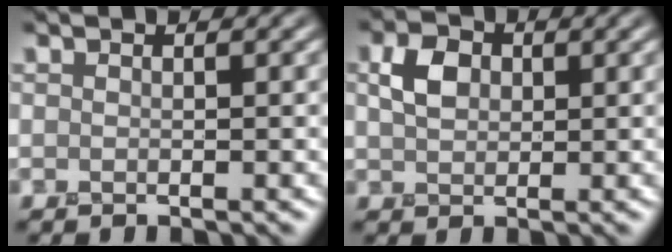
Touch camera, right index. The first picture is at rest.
{"total": 2.8, "force": [0.4, 2.1, 1.7], "torque": [-0.039, 0.005, 0.002]}